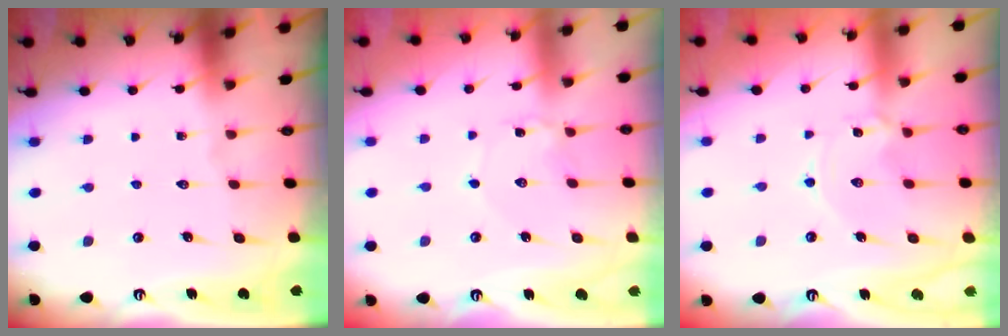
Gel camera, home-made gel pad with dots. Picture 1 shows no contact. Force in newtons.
{"total": 0.9, "press": 0.9, "slide": 0.1}
{"total": 1.2, "press": 1.2, "slide": 0.2}